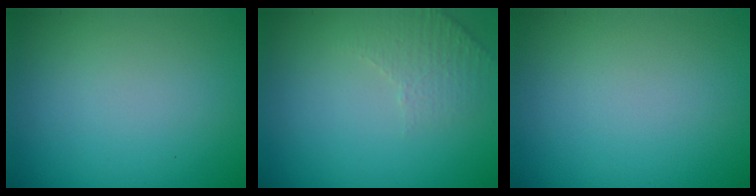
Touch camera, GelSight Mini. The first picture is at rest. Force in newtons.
{"total": 2.1, "press": 2.0, "slide": 0.5}
{"total": 0.0}